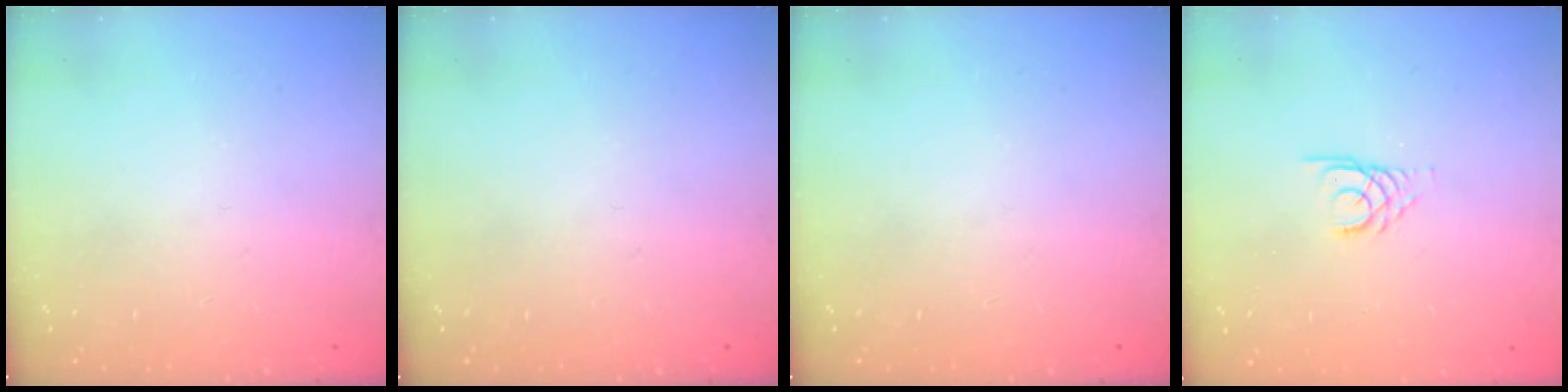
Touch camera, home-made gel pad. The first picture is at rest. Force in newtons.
{"total": 0.0}
{"total": 0.0}
{"total": 3.0, "press": 2.9, "slide": 0.3}